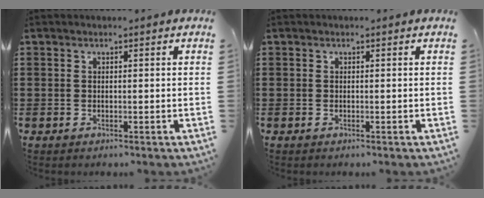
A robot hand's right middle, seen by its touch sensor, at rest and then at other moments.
{"total": 0.0}